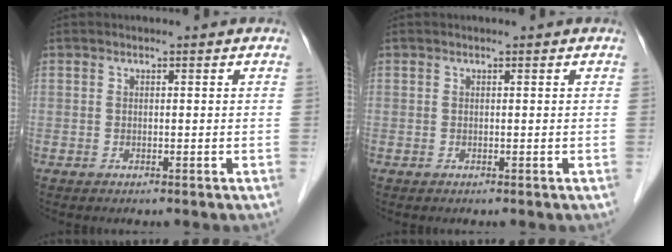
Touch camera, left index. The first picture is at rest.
{"total": 0.0}